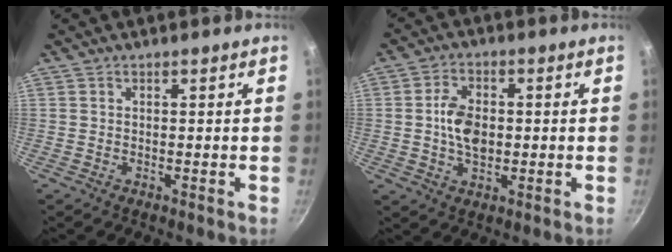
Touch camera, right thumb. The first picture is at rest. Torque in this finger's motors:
{"motor_torque": [0.93, 1.13, 0.70, 0.23, 0.03]}